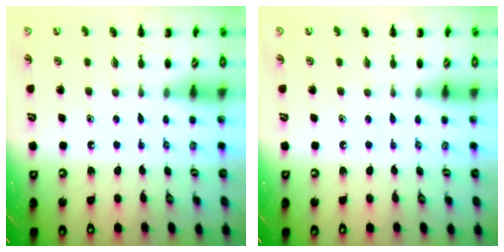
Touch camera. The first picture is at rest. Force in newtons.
{"total": 0.0}